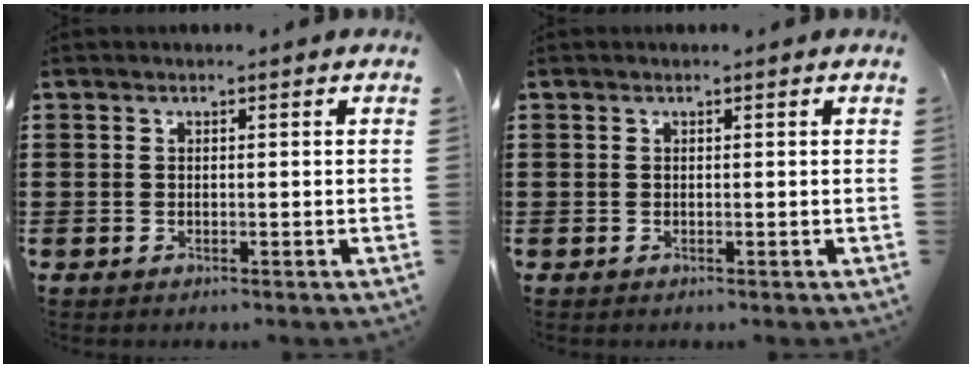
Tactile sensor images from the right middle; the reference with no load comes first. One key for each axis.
{"total": 0.0}